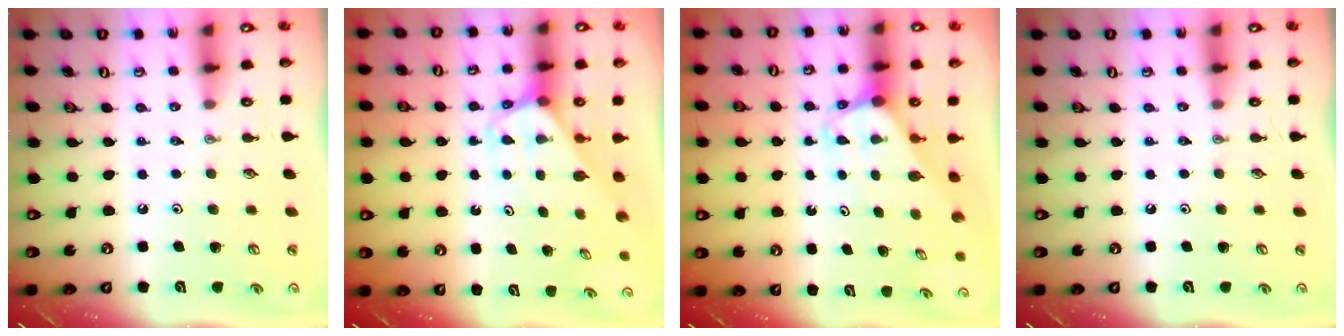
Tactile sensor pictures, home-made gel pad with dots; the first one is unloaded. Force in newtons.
{"total": 2.8, "press": 2.8, "slide": 0.1}
{"total": 2.0, "press": 2.0, "slide": 0.1}
{"total": 0.0}